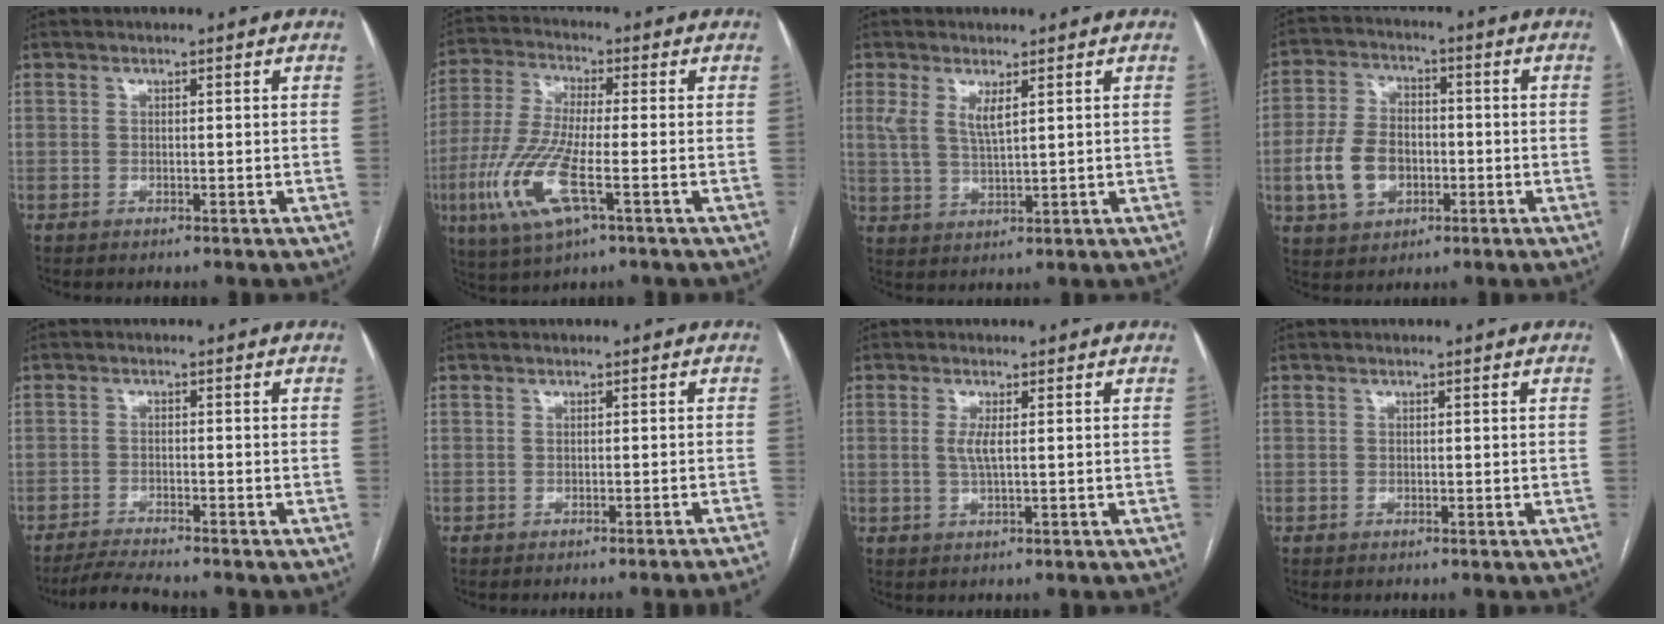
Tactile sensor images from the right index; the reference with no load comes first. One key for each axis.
{"total": 12.2, "fx": -4.1, "fy": 2.1, "fz": 11.3, "tx": -0.251, "ty": -0.018, "tz": -0.078}
{"total": 4.3, "fx": 2.0, "fy": 1.0, "fz": 3.6, "tx": -0.083, "ty": 0.001, "tz": 0.047}
{"total": 9.4, "fx": -2.3, "fy": 6.5, "fz": 6.5, "tx": -0.149, "ty": 0.017, "tz": -0.037}
{"total": 4.8, "fx": -4.5, "fy": -0.3, "fz": 1.8, "tx": -0.034, "ty": -0.018, "tz": -0.077}
{"total": 6.6, "fx": -6.2, "fy": -1.8, "fz": 1.6, "tx": 0.002, "ty": -0.020, "tz": -0.068}
{"total": 2.3, "fx": 0.3, "fy": 0.1, "fz": 2.3, "tx": -0.056, "ty": -0.003, "tz": 0.007}
{"total": 0.0}